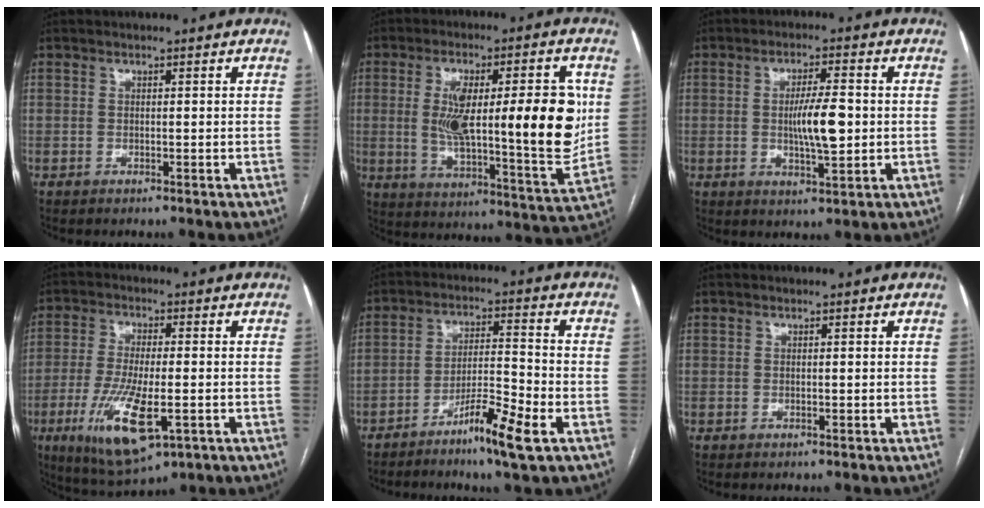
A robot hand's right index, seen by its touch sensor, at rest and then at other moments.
{"total": 22.3, "force": [2.6, 4.7, 21.6], "torque": [-0.316, 0.002, 0.044]}
{"total": 7.1, "force": [-0.2, 1.2, 7.0], "torque": [-0.125, -0.002, -0.002]}
{"total": 12.4, "force": [-4.3, 3.3, 11.2], "torque": [-0.218, -0.027, -0.066]}
{"total": 8.7, "force": [-5.0, 0.0, 7.1], "torque": [-0.125, -0.007, -0.087]}
{"total": 0.0}